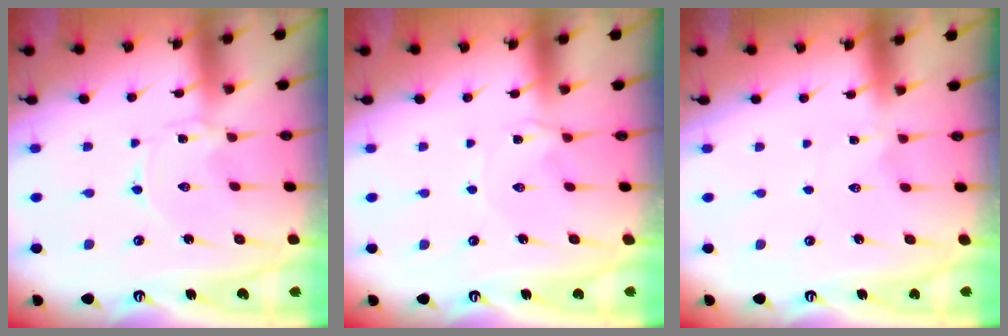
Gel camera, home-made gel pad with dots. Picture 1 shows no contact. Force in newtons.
{"total": 1.9, "press": 1.8, "slide": 0.4}
{"total": 1.8, "press": 1.7, "slide": 0.2}